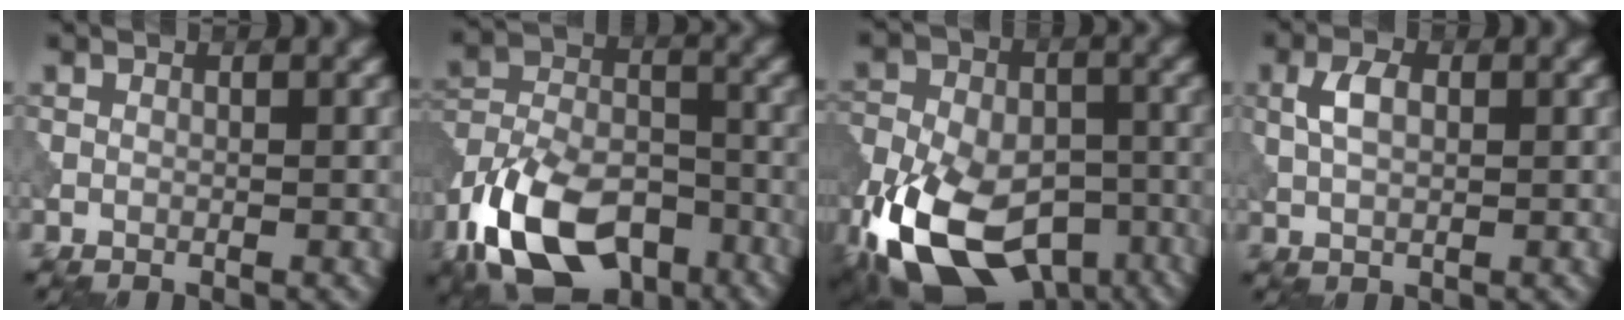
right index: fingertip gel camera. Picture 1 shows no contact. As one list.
[{"total": 12.9, "force": [-7.7, 6.9, 7.8], "torque": [-0.159, -0.010, -0.142]}, {"total": 16.0, "force": [-8.2, 9.3, 10.2], "torque": [-0.192, -0.035, -0.138]}, {"total": 2.7, "force": [0.5, 1.5, 2.2], "torque": [-0.049, 0.004, 0.010]}]